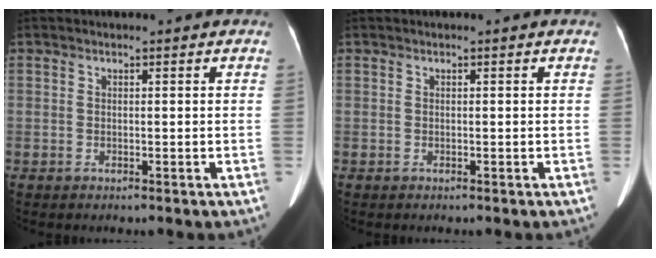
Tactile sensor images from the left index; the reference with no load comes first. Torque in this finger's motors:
{"motor_torque": [-0.06, -0.06, 0.00, 0.00]}